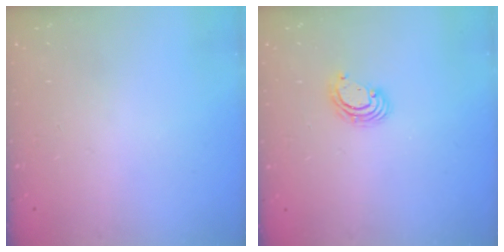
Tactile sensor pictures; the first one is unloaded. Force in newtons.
{"total": 3.3, "press": 3.3, "slide": 0.2}